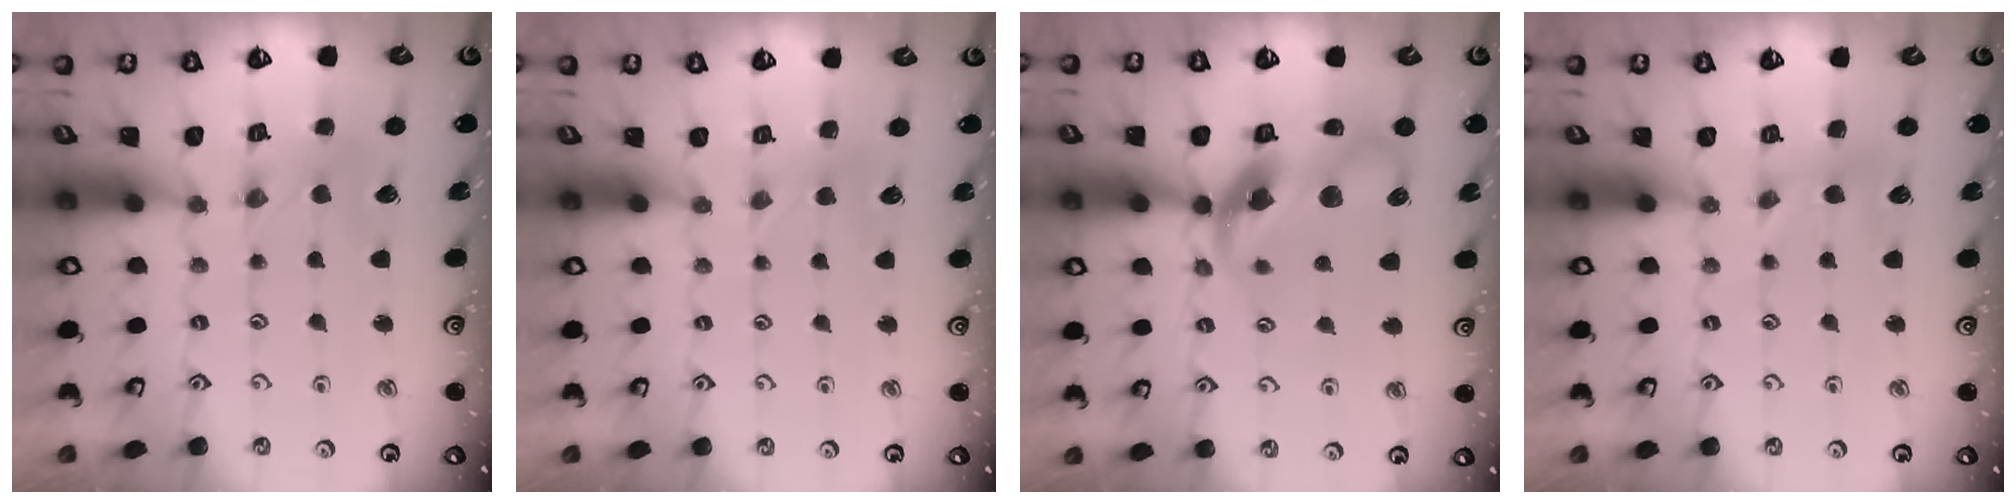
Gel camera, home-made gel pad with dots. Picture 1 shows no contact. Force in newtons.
{"total": 2.2, "press": 2.2, "slide": 0.4}
{"total": 14.9, "press": 14.8, "slide": 2.2}
{"total": 2.8, "press": 2.8, "slide": 0.5}